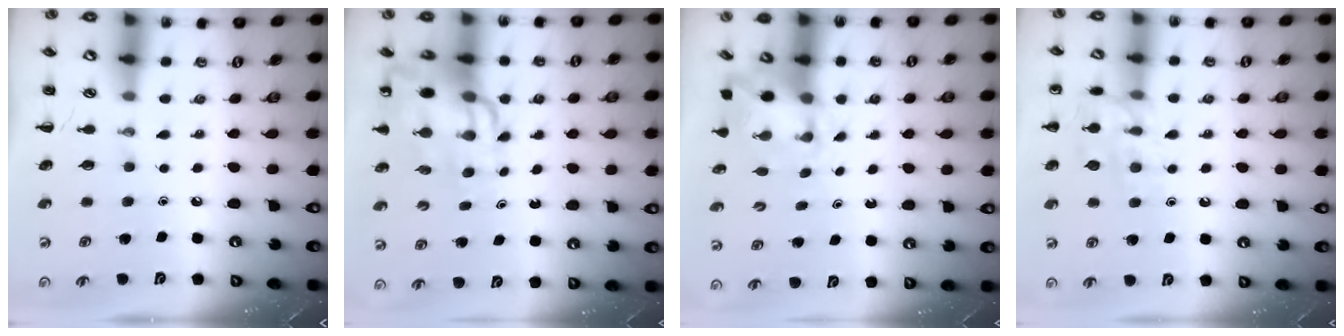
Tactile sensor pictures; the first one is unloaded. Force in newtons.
{"total": 13.2, "press": 12.7, "slide": 3.6}
{"total": 2.5, "press": 2.3, "slide": 1.0}
{"total": 12.0, "press": 11.9, "slide": 0.5}